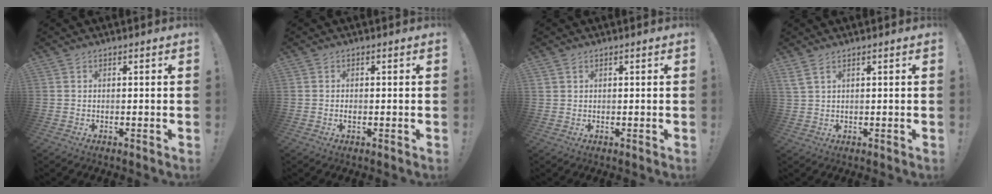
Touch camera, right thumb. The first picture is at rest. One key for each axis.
{"total": 0.9, "fx": -0.4, "fy": 0.4, "fz": 0.6, "tx": -0.005, "ty": -0.001, "tz": -0.009}
{"total": 1.0, "fx": 0.7, "fy": 0.7, "fz": 0.2, "tx": 0.002, "ty": -0.003, "tz": 0.013}
{"total": 2.9, "fx": 1.9, "fy": 0.8, "fz": 2.1, "tx": -0.044, "ty": -0.006, "tz": 0.036}